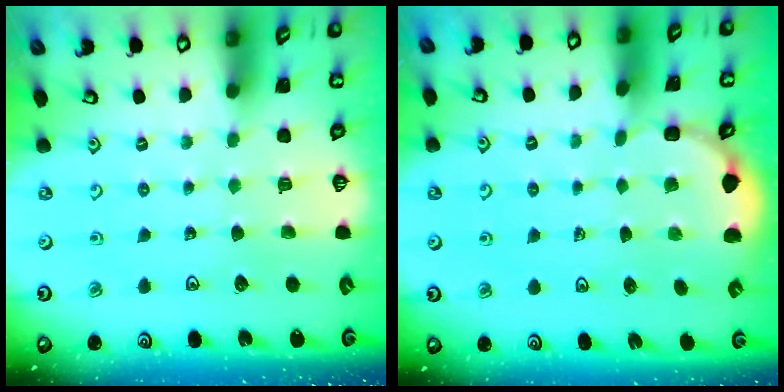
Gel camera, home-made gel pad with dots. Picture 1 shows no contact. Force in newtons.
{"total": 1.6, "press": 1.2, "slide": 1.0}